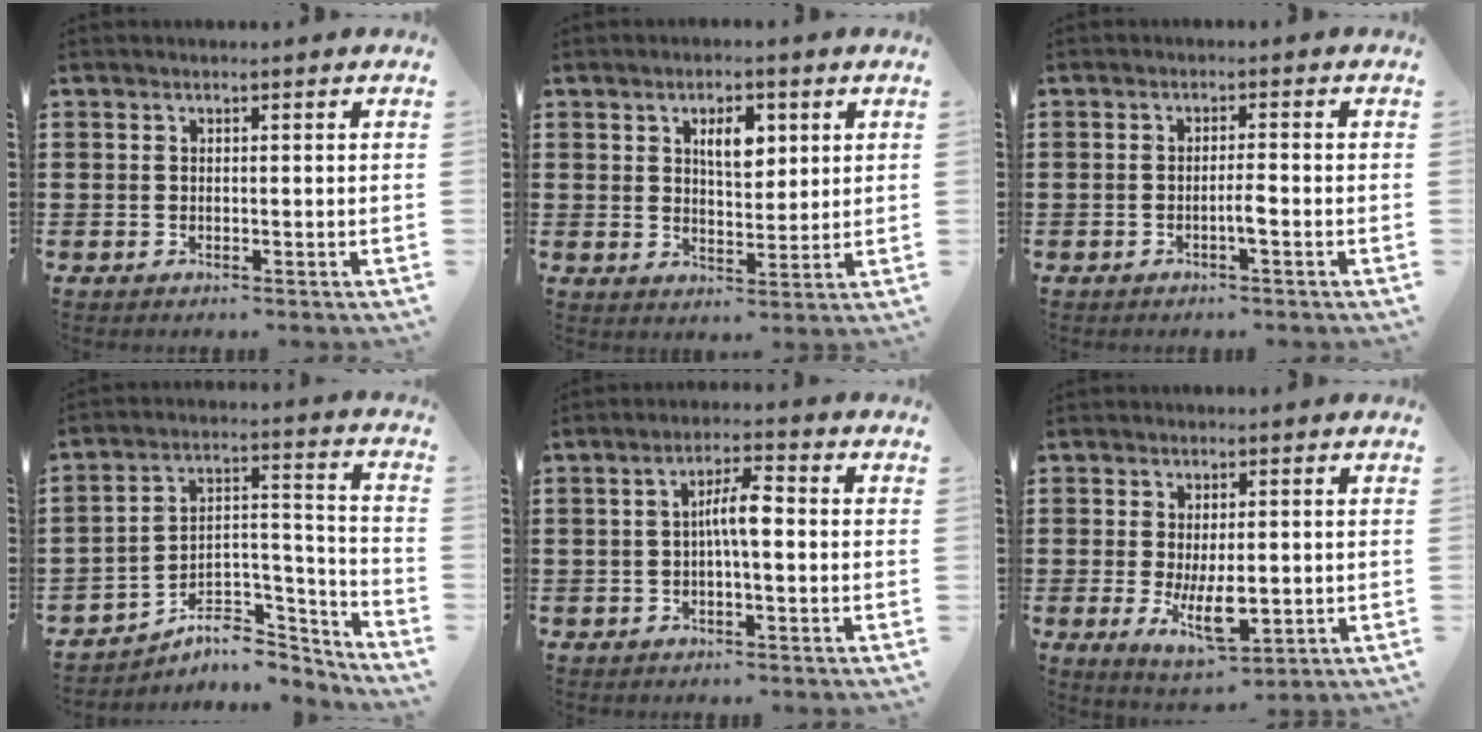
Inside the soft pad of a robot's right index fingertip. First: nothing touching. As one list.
[{"total": 5.1, "force": [2.1, 2.5, 3.9], "torque": [-0.062, 0.001, 0.030]}, {"total": 2.3, "force": [-1.0, 0.0, 2.1], "torque": [-0.038, -0.001, -0.018]}, {"total": 5.9, "force": [-4.6, 3.3, 1.8], "torque": [-0.031, 0.003, -0.086]}, {"total": 5.0, "force": [-0.3, 1.2, 4.8], "torque": [-0.088, 0.010, -0.008]}, {"total": 7.2, "force": [-0.8, 3.0, 6.5], "torque": [-0.116, -0.012, -0.015]}]